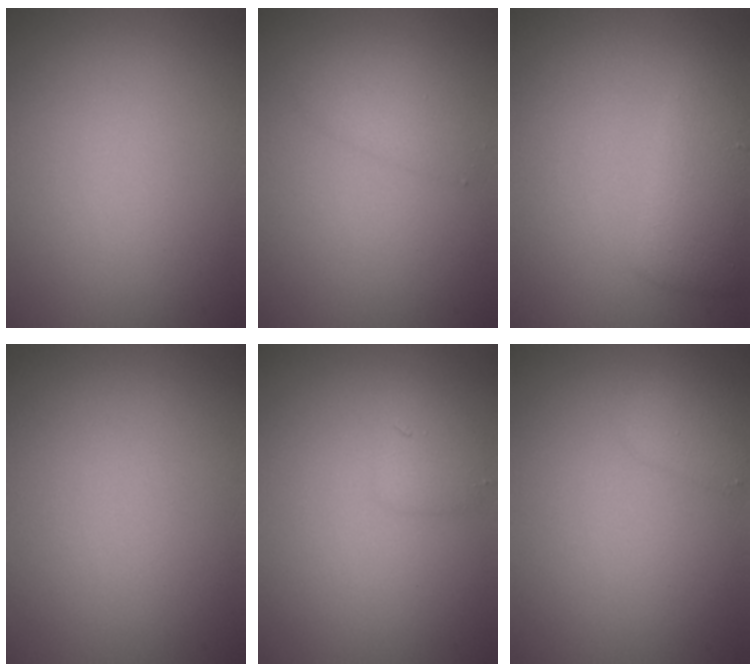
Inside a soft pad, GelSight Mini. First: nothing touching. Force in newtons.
{"total": 1.5, "press": 1.5, "slide": 0.1}
{"total": 3.9, "press": 3.9, "slide": 0.2}
{"total": 0.0}
{"total": 1.5, "press": 1.5, "slide": 0.1}
{"total": 1.6, "press": 1.6, "slide": 0.1}